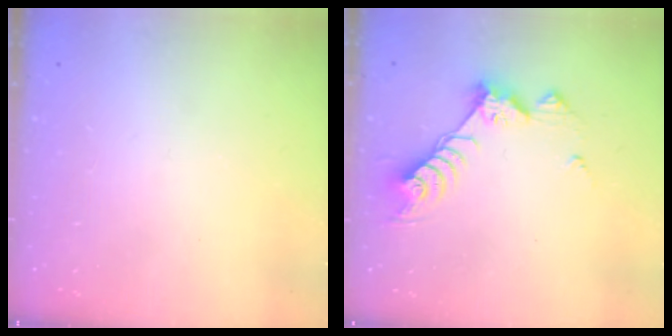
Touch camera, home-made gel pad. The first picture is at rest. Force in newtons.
{"total": 9.2, "press": 9.2, "slide": 0.8}